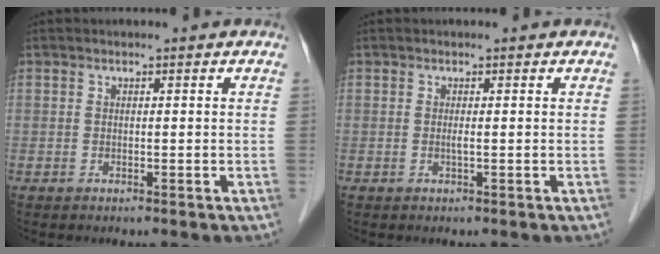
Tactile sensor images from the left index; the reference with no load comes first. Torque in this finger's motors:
{"motor_torque": [0.11, 0.08, 0.00, 0.00]}